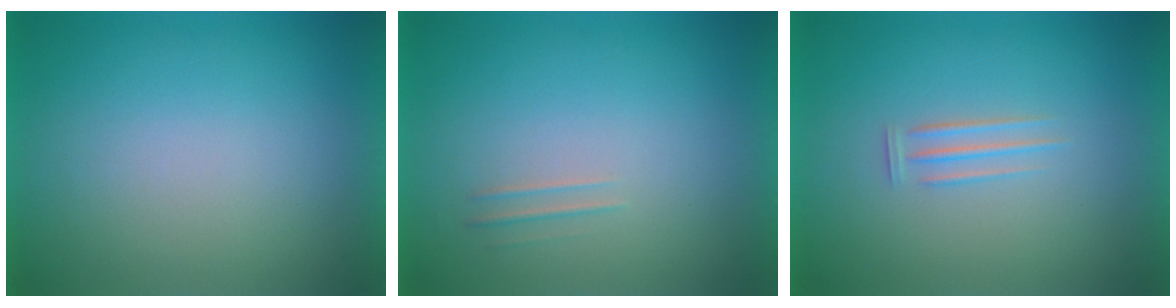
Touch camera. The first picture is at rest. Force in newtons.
{"total": 1.8}
{"total": 1.9}